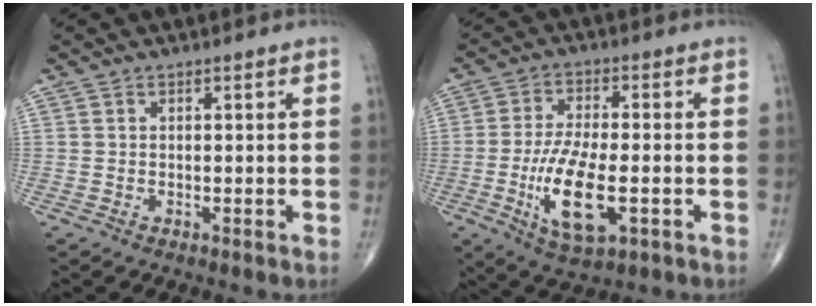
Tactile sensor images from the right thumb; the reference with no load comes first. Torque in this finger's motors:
{"motor_torque": [0.03, 0.48, 0.97, 0.51, 0.44]}